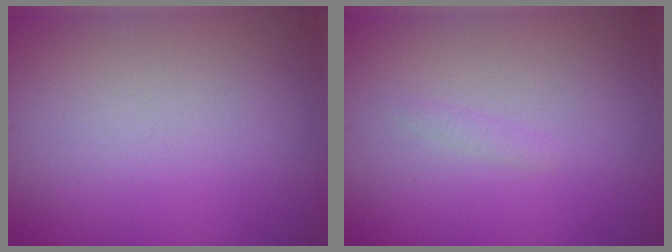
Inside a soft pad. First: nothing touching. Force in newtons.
{"total": 0.5, "press": 0.5, "slide": 0.1}